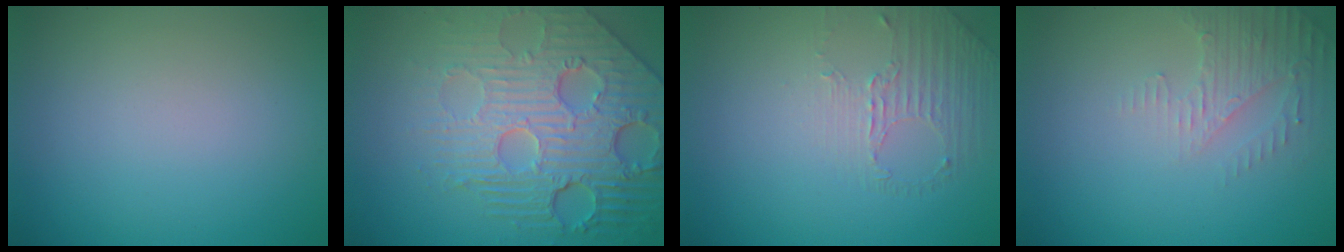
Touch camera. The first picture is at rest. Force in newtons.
{"total": 8.6, "press": 6.0, "slide": 6.2}
{"total": 1.4, "press": 0.8, "slide": 1.1}
{"total": 2.6, "press": 2.5, "slide": 0.7}